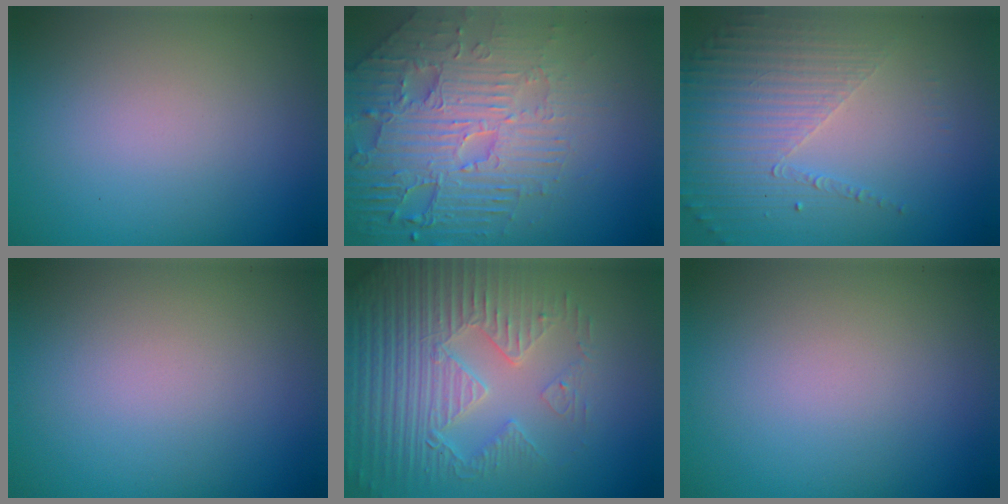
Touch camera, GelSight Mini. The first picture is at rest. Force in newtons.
{"total": 8.4, "press": 6.0, "slide": 5.8}
{"total": 4.5, "press": 3.2, "slide": 3.2}
{"total": 0.0}
{"total": 5.8, "press": 5.2, "slide": 2.6}
{"total": 0.0}